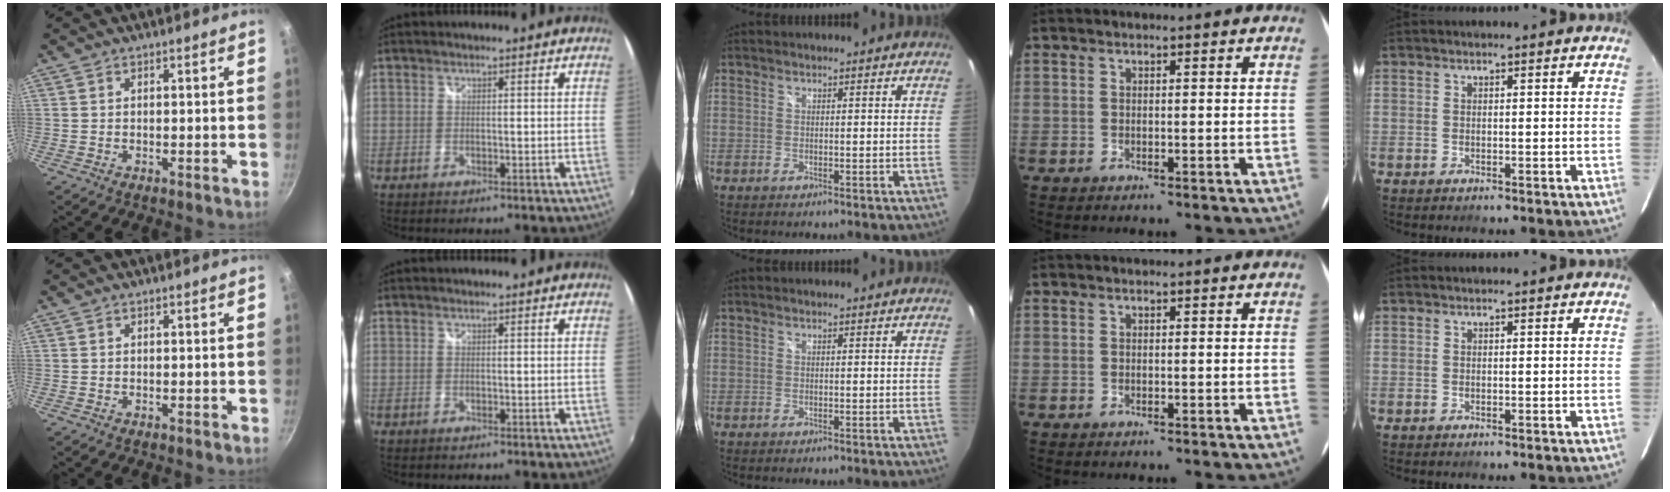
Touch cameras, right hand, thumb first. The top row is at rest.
{}